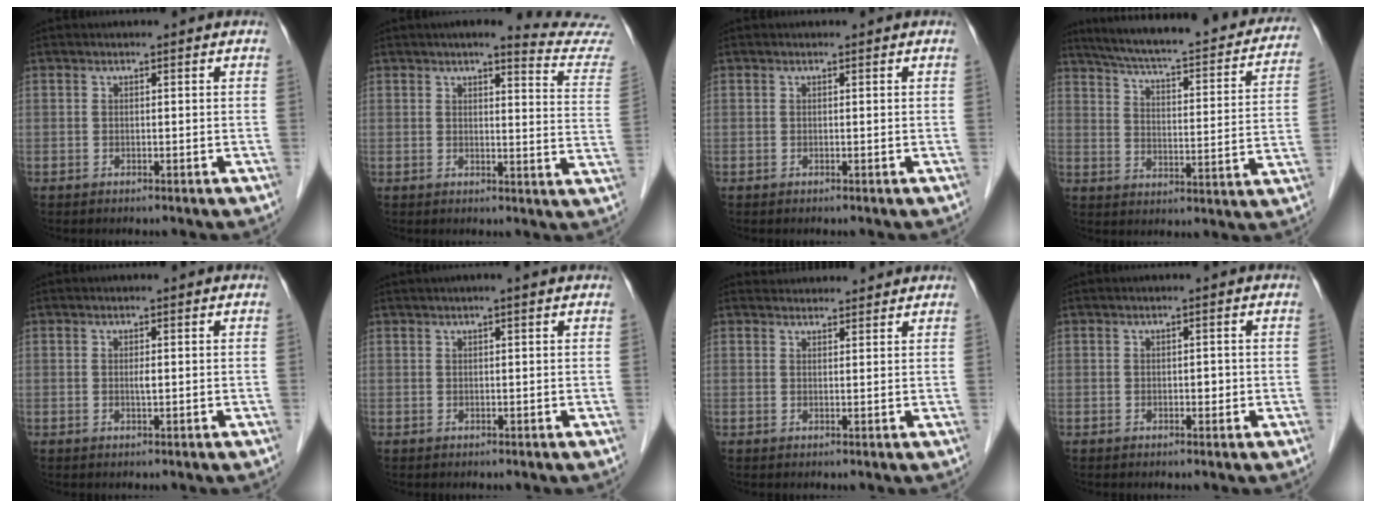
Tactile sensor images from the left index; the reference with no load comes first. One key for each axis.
{"total": 9.2, "fx": 8.8, "fy": -0.1, "fz": 2.6, "tx": -0.016, "ty": -0.054, "tz": 0.071}
{"total": 0.0}
{"total": 26.0, "fx": 22.8, "fy": 4.3, "fz": 11.9, "tx": -0.183, "ty": -0.030, "tz": 0.284}
{"total": 0.8, "fx": -0.1, "fy": 0.0, "fz": 0.8, "tx": -0.018, "ty": -0.006, "tz": -0.002}
{"total": 2.2, "fx": 1.5, "fy": -0.3, "fz": 1.6, "tx": -0.021, "ty": 0.015, "tz": 0.025}
{"total": 4.7, "fx": 4.6, "fy": 0.9, "fz": 0.4, "tx": -0.004, "ty": 0.023, "tz": 0.054}
{"total": 1.1, "fx": -0.3, "fy": 0.6, "fz": 0.9, "tx": -0.010, "ty": -0.001, "tz": -0.005}